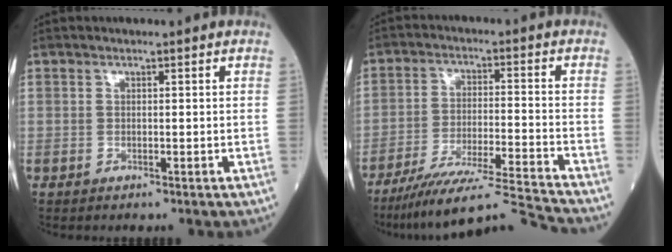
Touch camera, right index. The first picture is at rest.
{"total": 14.5, "force": [-13.3, -2.7, 5.2], "torque": [-0.075, -0.004, -0.221]}